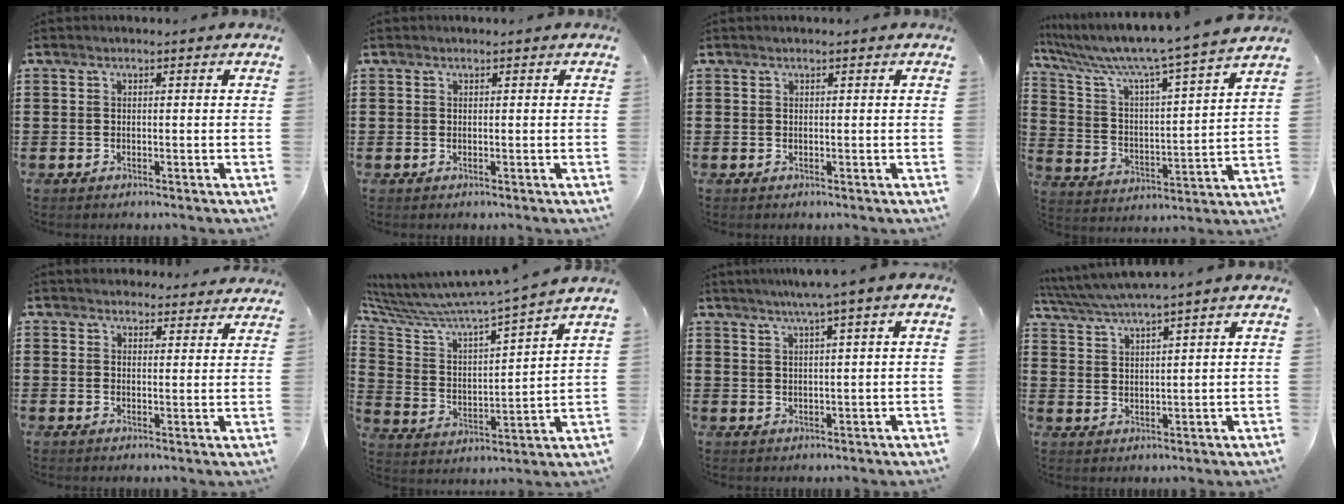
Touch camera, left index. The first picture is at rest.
{"total": 0.0}
{"total": 0.0}
{"total": 7.7, "force": [6.7, -0.4, 3.6], "torque": [-0.103, -0.058, 0.103]}
{"total": 2.7, "force": [2.6, 0.8, -0.2], "torque": [0.003, -0.009, 0.048]}
{"total": 6.8, "force": [6.5, 0.0, 2.0], "torque": [-0.077, -0.059, 0.101]}
{"total": 3.1, "force": [1.5, -0.6, 2.6], "torque": [-0.052, -0.002, 0.023]}
{"total": 3.2, "force": [2.8, -0.4, 1.5], "torque": [-0.039, -0.012, 0.048]}